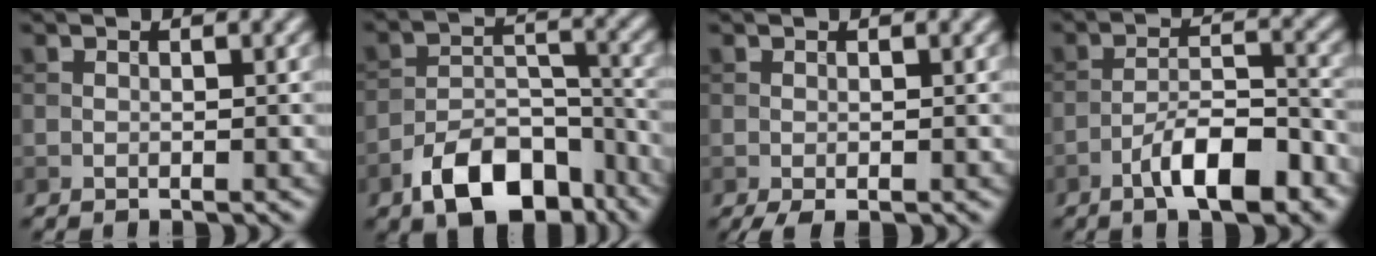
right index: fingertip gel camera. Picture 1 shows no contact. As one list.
[{"total": 8.2, "force": [-5.3, 4.3, 4.5], "torque": [-0.067, -0.005, -0.089]}, {"total": 1.3, "force": [-0.6, 0.4, 1.1], "torque": [-0.025, -0.005, -0.012]}, {"total": 6.6, "force": [-3.9, 2.0, 5.0], "torque": [-0.080, 0.011, -0.065]}]